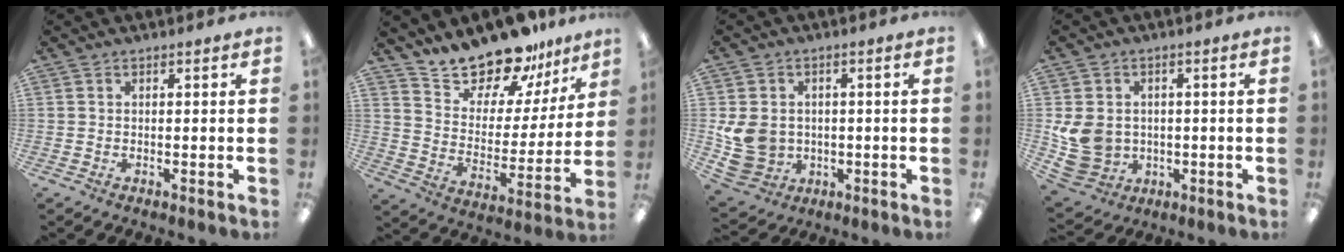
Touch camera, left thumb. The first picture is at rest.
{"total": 16.9, "force": [15.6, 5.5, 3.6], "torque": [-0.068, -0.141, 0.283]}
{"total": 9.6, "force": [-0.3, 8.4, 4.7], "torque": [-0.116, 0.002, -0.001]}
{"total": 9.8, "force": [-0.3, 8.5, 4.8], "torque": [-0.119, 0.001, 0.002]}